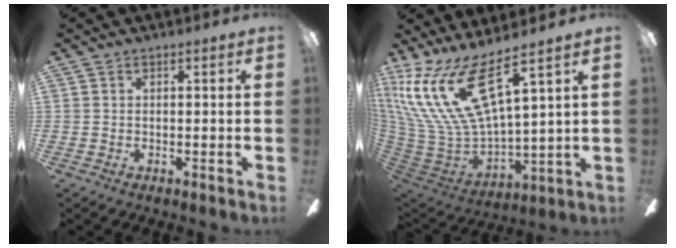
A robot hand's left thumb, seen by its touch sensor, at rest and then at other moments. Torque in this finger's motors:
{"motor_torque": [2.53, 1.70, 1.39, -1.38, 0.68]}